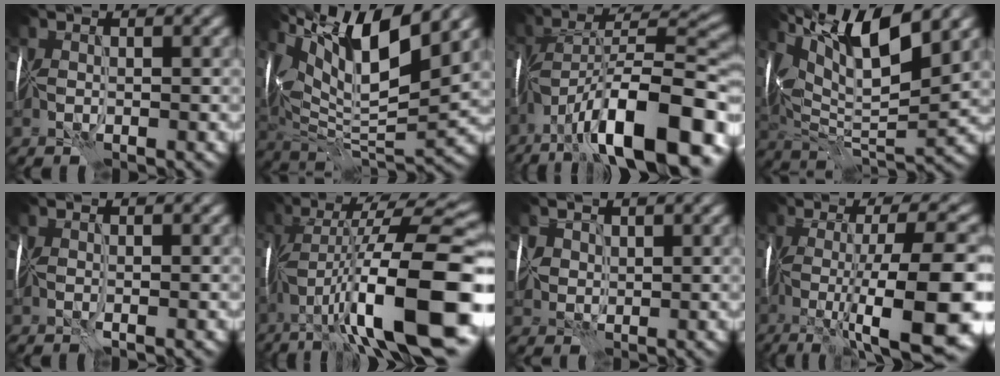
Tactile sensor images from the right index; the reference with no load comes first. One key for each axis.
{"total": 12.8, "fx": 7.5, "fy": 3.8, "fz": 9.5, "tx": -0.180, "ty": 0.021, "tz": 0.144}
{"total": 15.2, "fx": -7.5, "fy": 5.3, "fz": 12.2, "tx": -0.192, "ty": 0.027, "tz": -0.129}
{"total": 11.4, "fx": 6.9, "fy": 3.4, "fz": 8.4, "tx": -0.152, "ty": 0.012, "tz": 0.126}
{"total": 0.8, "fx": 0.2, "fy": 0.1, "fz": 0.8, "tx": -0.010, "ty": -0.002, "tz": 0.005}
{"total": 14.6, "fx": -4.1, "fy": 4.0, "fz": 13.4, "tx": -0.231, "ty": 0.025, "tz": -0.059}
{"total": 2.1, "fx": 1.3, "fy": 1.6, "fz": 0.3, "tx": -0.012, "ty": 0.012, "tz": 0.022}
{"total": 14.7, "fx": -3.5, "fy": 3.5, "fz": 13.9, "tx": -0.217, "ty": 0.004, "tz": -0.044}